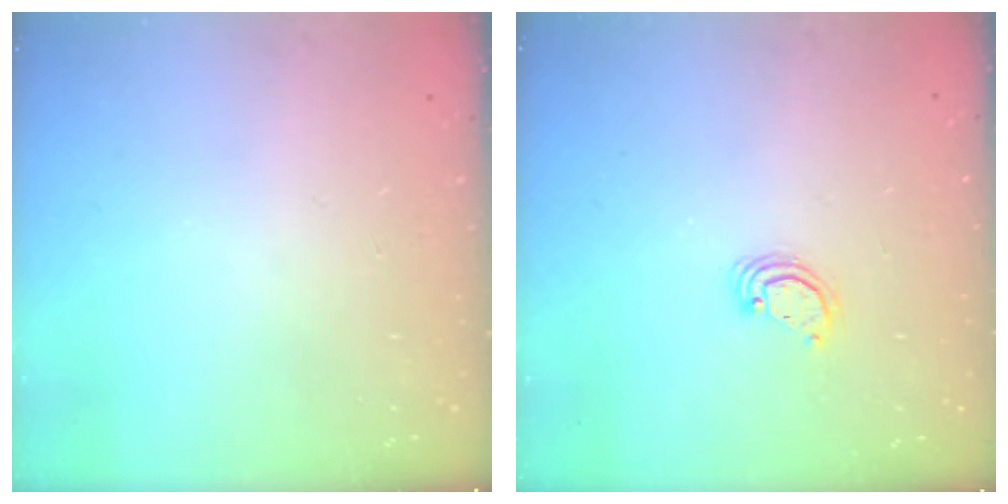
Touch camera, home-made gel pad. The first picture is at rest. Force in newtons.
{"total": 2.5, "press": 2.5, "slide": 0.2}